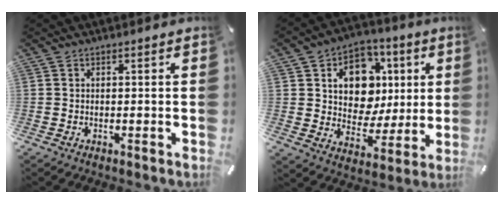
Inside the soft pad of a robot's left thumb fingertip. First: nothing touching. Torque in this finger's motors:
{"motor_torque": [2.10, 1.89, 0.47, -0.08, 0.35]}